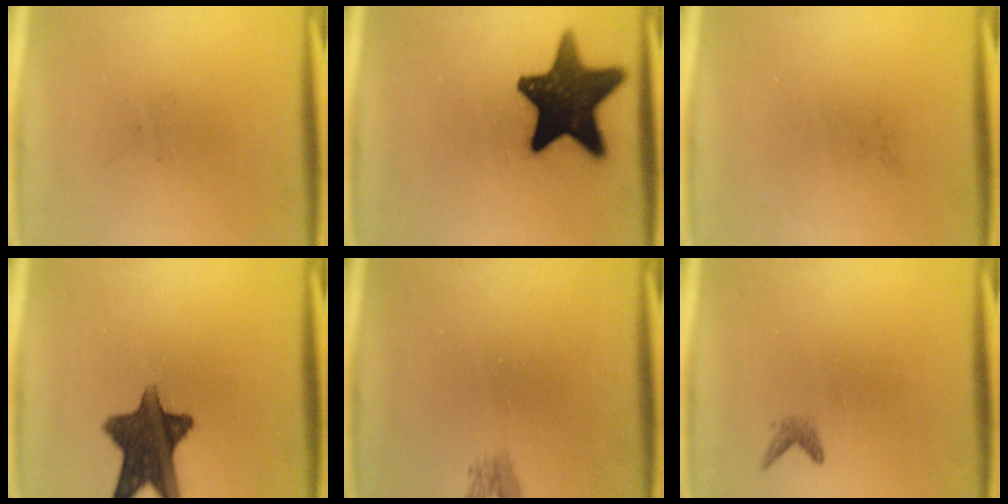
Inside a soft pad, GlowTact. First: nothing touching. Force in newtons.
{"total": 17.1}
{"total": 0.0}
{"total": 12.3}
{"total": 1.3}
{"total": 0.9}